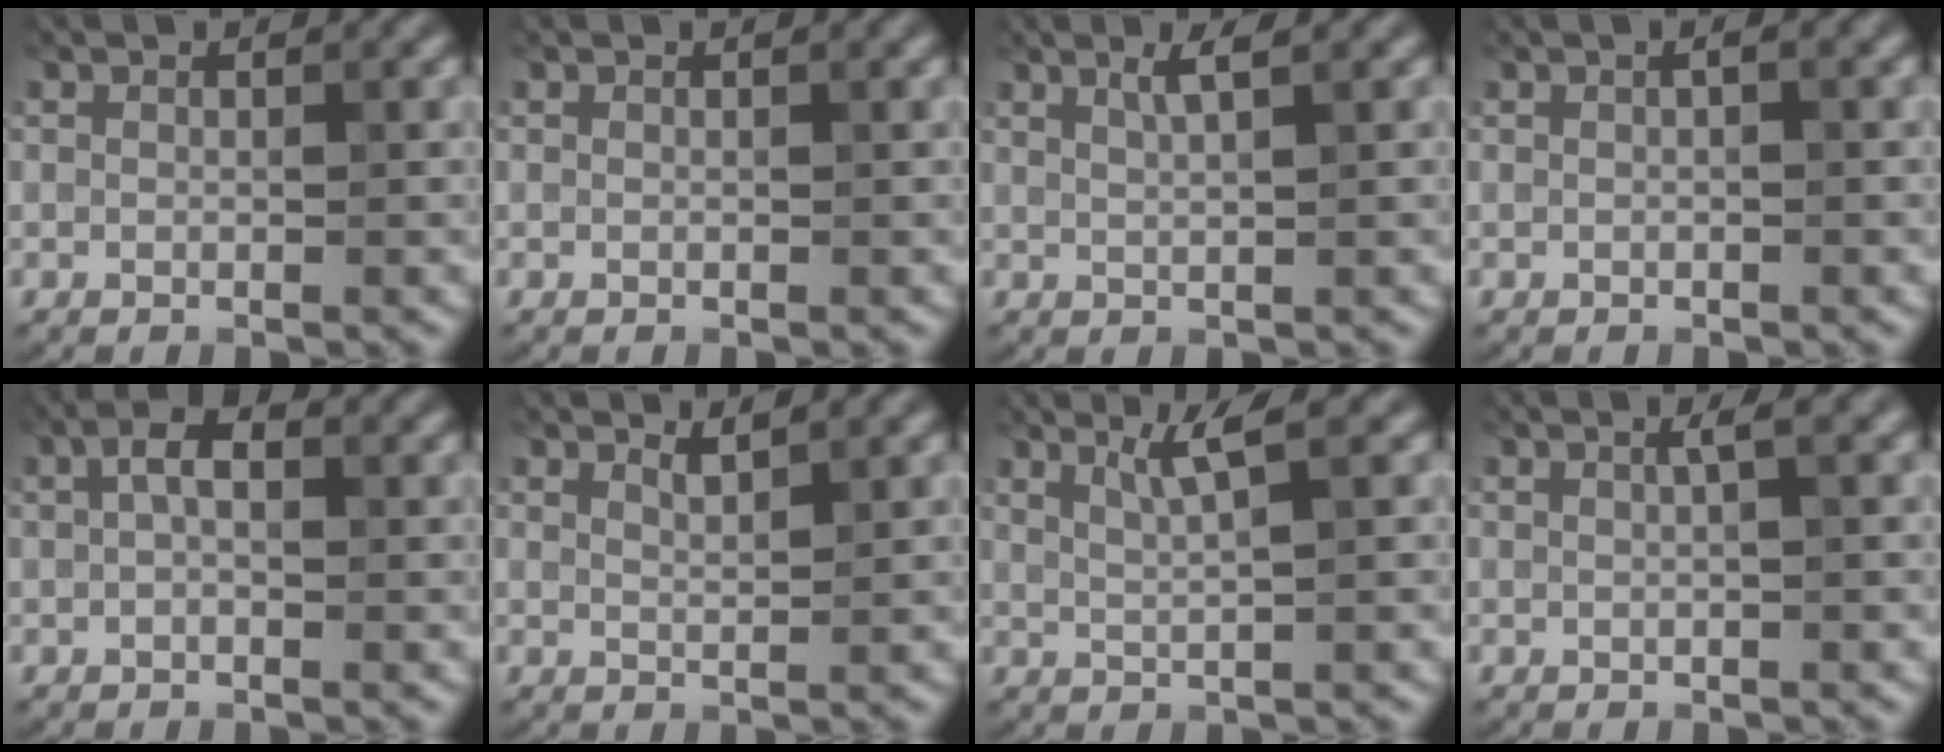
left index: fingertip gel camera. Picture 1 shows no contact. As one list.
[{"total": 0.0}, {"total": 2.0, "force": [1.1, 0.4, 1.6], "torque": [-0.024, 0.004, 0.016]}, {"total": 0.8, "force": [0.1, 0.1, 0.7], "torque": [-0.014, 0.002, 0.000]}, {"total": 2.4, "force": [0.4, 1.1, 2.1], "torque": [-0.040, 0.009, 0.002]}, {"total": 1.3, "force": [1.1, 0.3, 0.6], "torque": [-0.005, 0.000, 0.017]}, {"total": 2.6, "force": [1.4, 0.3, 2.2], "torque": [-0.038, 0.001, 0.028]}, {"total": 1.5, "force": [0.4, 0.4, 1.4], "torque": [-0.019, 0.010, 0.004]}]